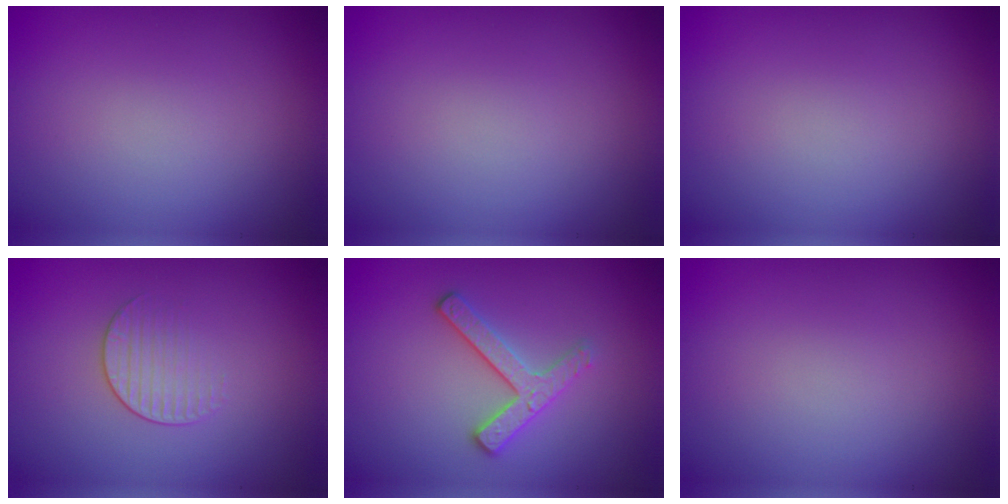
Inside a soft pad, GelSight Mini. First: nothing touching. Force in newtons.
{"total": 0.0}
{"total": 0.0}
{"total": 1.7, "press": 1.0, "slide": 1.4}
{"total": 2.8, "press": 2.6, "slide": 1.1}
{"total": 0.0}